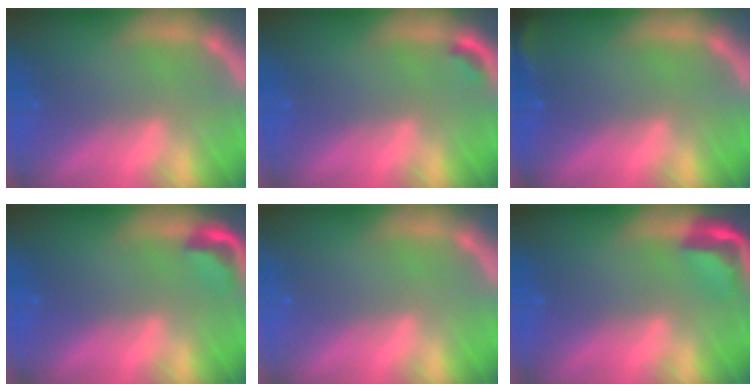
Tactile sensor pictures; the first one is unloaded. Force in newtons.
{"total": 0.9}
{"total": 2.4}
{"total": 2.4}
{"total": 0.0}
{"total": 3.5}